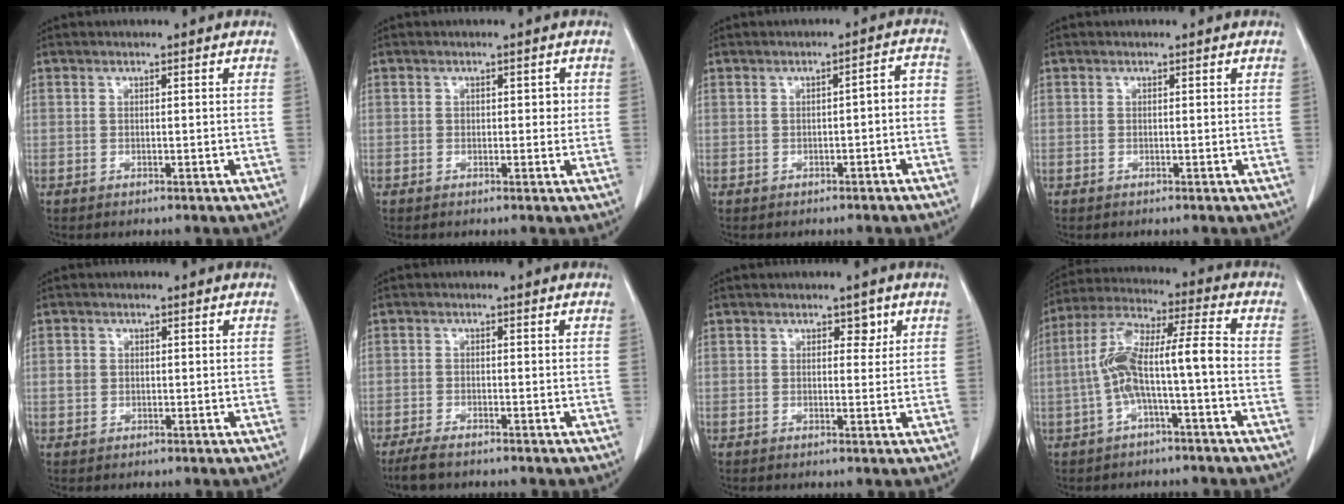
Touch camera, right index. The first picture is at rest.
{"total": 1.7, "force": [0.2, 1.1, 1.3], "torque": [-0.013, 0.007, 0.003]}
{"total": 3.4, "force": [-1.4, 1.1, 2.9], "torque": [-0.034, 0.021, -0.016]}
{"total": 0.0}
{"total": 1.8, "force": [0.1, 1.6, 0.7], "torque": [-0.015, 0.009, 0.005]}
{"total": 3.5, "force": [-2.9, 0.8, 1.9], "torque": [-0.043, -0.009, -0.047]}
{"total": 1.9, "force": [1.0, 1.3, 1.1], "torque": [-0.007, 0.001, 0.011]}
{"total": 10.8, "force": [-2.1, 1.3, 10.5], "torque": [-0.207, 0.036, -0.042]}